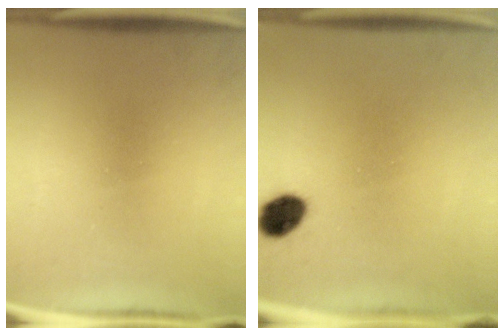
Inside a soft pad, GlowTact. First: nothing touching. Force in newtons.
{"total": 5.3}